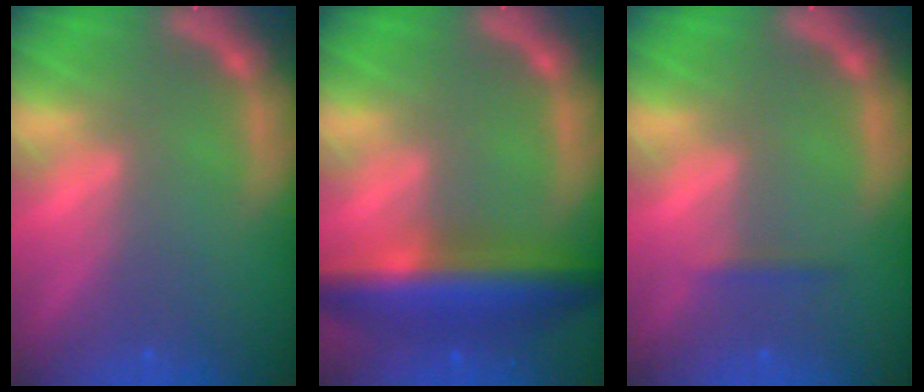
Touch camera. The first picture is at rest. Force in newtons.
{"total": 8.5}
{"total": 0.9}